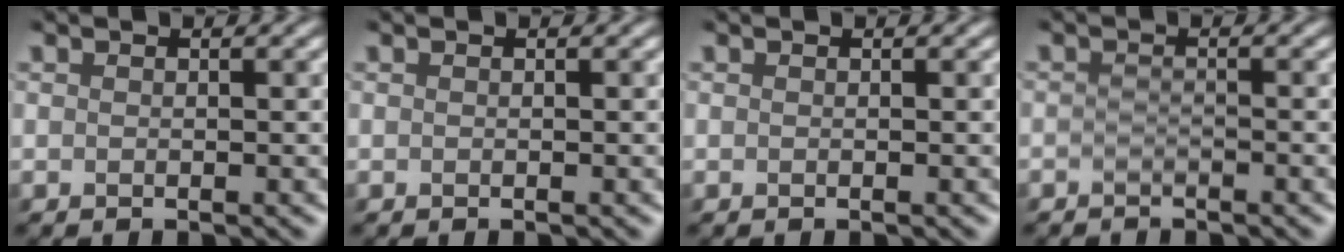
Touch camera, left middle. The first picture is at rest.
{"total": 0.0}
{"total": 0.0}
{"total": 0.9, "force": [-0.8, 0.0, 0.1], "torque": [-0.002, 0.002, -0.017]}